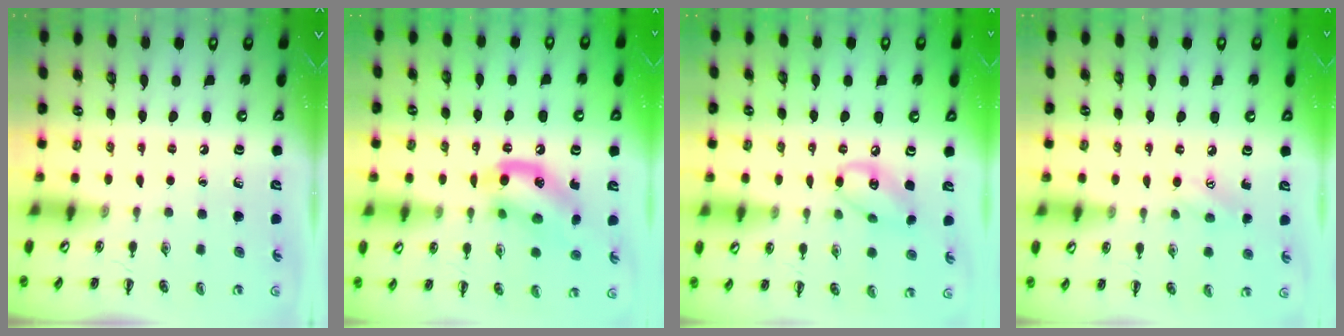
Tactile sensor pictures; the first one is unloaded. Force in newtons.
{"total": 14.2, "press": 13.9, "slide": 2.4}
{"total": 8.9, "press": 8.7, "slide": 1.6}
{"total": 6.4, "press": 6.2, "slide": 1.6}